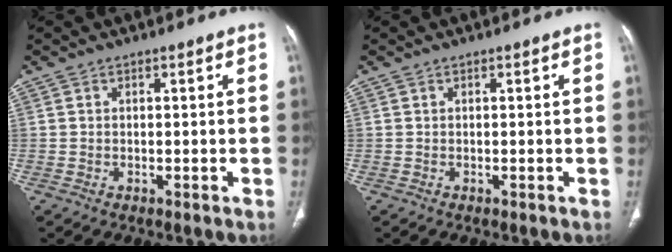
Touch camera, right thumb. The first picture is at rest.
{"total": 0.0}